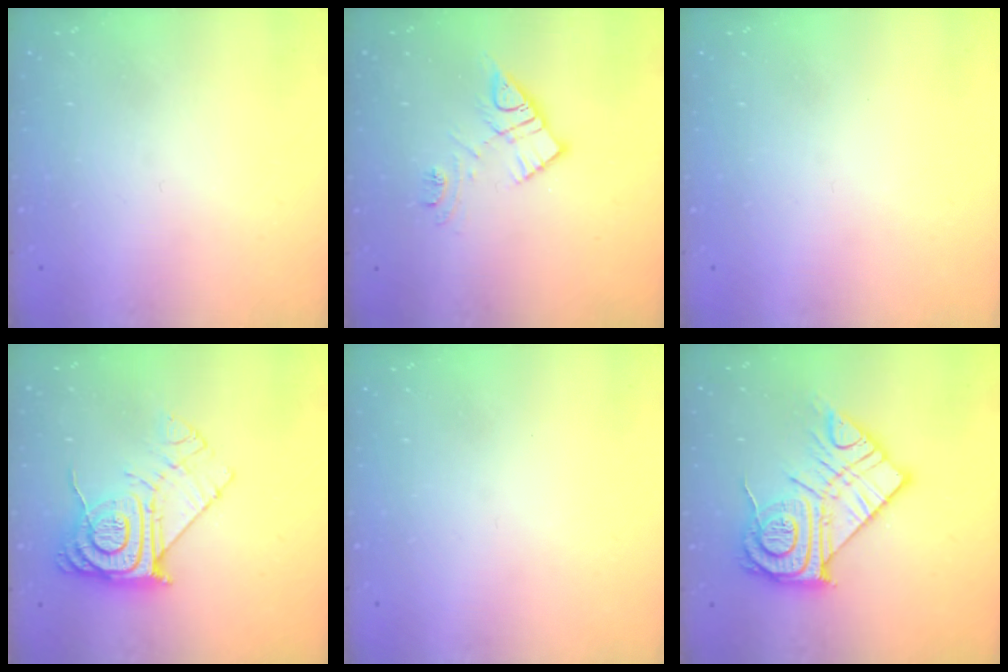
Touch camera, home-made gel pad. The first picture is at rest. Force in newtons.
{"total": 11.6, "press": 11.6, "slide": 0.9}
{"total": 0.0}
{"total": 15.1, "press": 15.0, "slide": 1.6}
{"total": 0.0}
{"total": 18.5, "press": 18.4, "slide": 1.5}